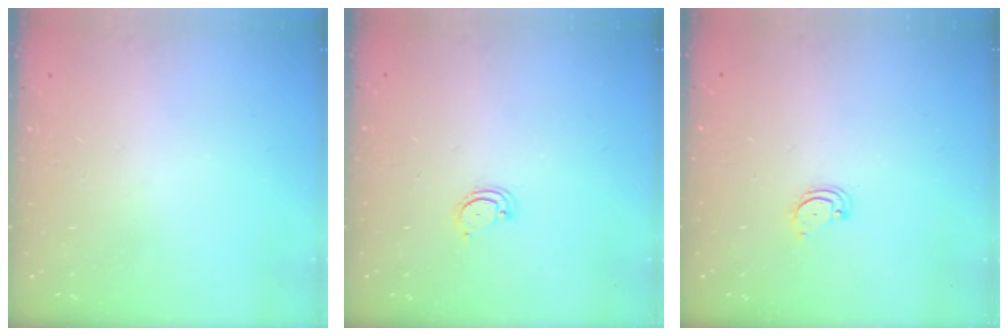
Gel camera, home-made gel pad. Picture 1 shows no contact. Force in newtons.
{"total": 2.3, "press": 2.3, "slide": 0.2}
{"total": 3.8, "press": 3.8, "slide": 0.3}